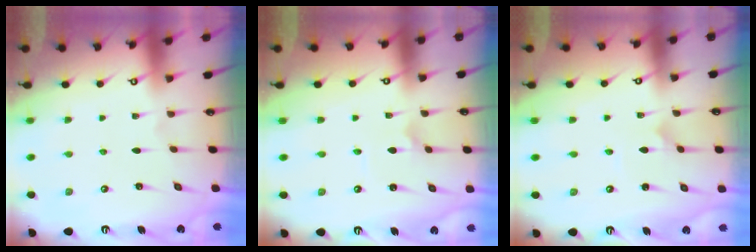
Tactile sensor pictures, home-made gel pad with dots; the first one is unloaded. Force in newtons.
{"total": 1.9, "press": 1.9, "slide": 0.2}
{"total": 1.7, "press": 1.7, "slide": 0.0}